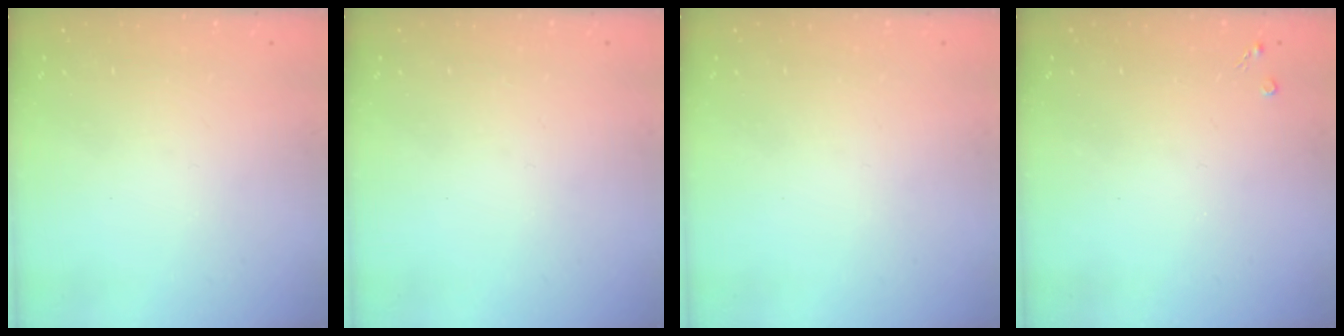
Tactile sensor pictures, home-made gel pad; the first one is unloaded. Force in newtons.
{"total": 0.0}
{"total": 0.0}
{"total": 2.1, "press": 2.1, "slide": 0.4}